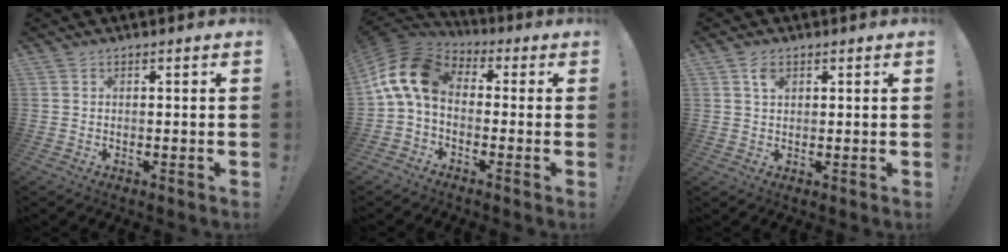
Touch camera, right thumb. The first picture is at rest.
{"total": 13.9, "force": [1.2, 8.5, 10.9], "torque": [-0.216, 0.019, 0.028]}
{"total": 3.0, "force": [1.5, 1.7, 2.0], "torque": [-0.021, -0.007, 0.023]}